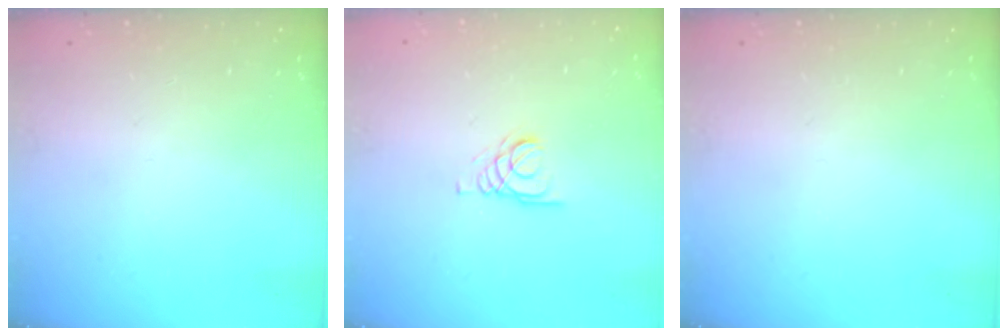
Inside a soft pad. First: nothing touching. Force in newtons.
{"total": 1.6, "press": 1.6, "slide": 0.2}
{"total": 0.0}